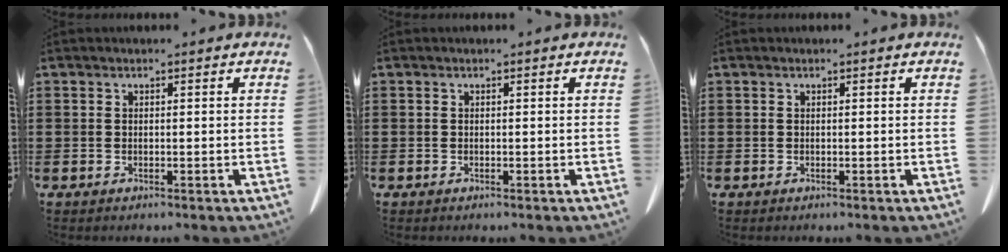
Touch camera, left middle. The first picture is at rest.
{"total": 0.0}
{"total": 0.0}